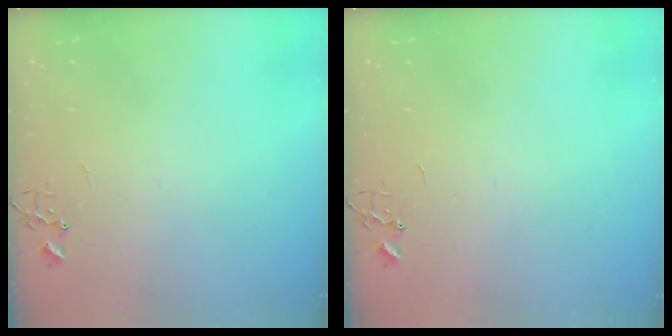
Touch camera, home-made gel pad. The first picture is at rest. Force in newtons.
{"total": 0.0}